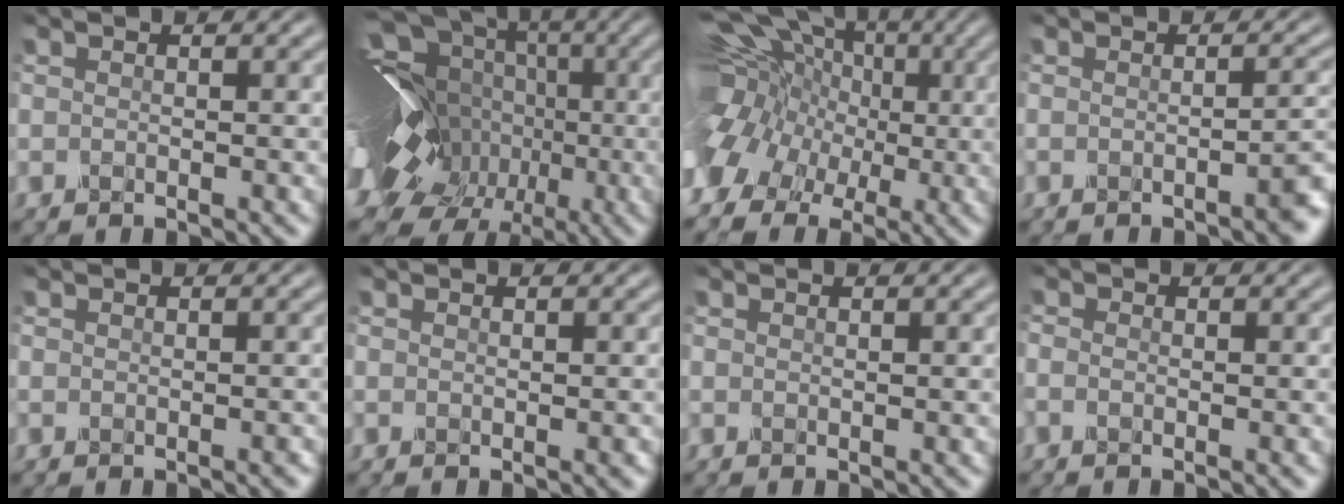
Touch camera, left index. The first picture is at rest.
{"total": 20.0, "force": [-2.6, 16.1, 11.4], "torque": [-0.190, 0.020, -0.079]}
{"total": 13.1, "force": [-0.6, 10.7, 7.6], "torque": [-0.168, 0.023, -0.023]}
{"total": 3.0, "force": [-1.4, 0.8, 2.5], "torque": [-0.022, 0.004, -0.027]}
{"total": 0.9, "force": [-0.3, 0.4, 0.8], "torque": [-0.003, 0.000, -0.006]}
{"total": 1.1, "force": [-0.3, 0.5, 0.9], "torque": [-0.006, 0.000, -0.003]}
{"total": 0.0}
{"total": 2.2, "force": [-0.8, 1.2, 1.6], "torque": [-0.016, 0.003, -0.021]}